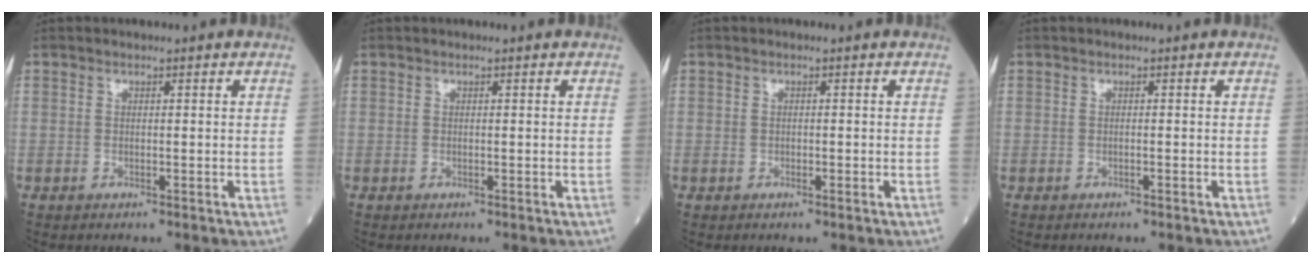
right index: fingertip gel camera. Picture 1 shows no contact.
{"total": 0.0}
{"total": 0.6, "force": [-0.2, 0.3, 0.4], "torque": [-0.009, 0.000, -0.002]}
{"total": 0.0}